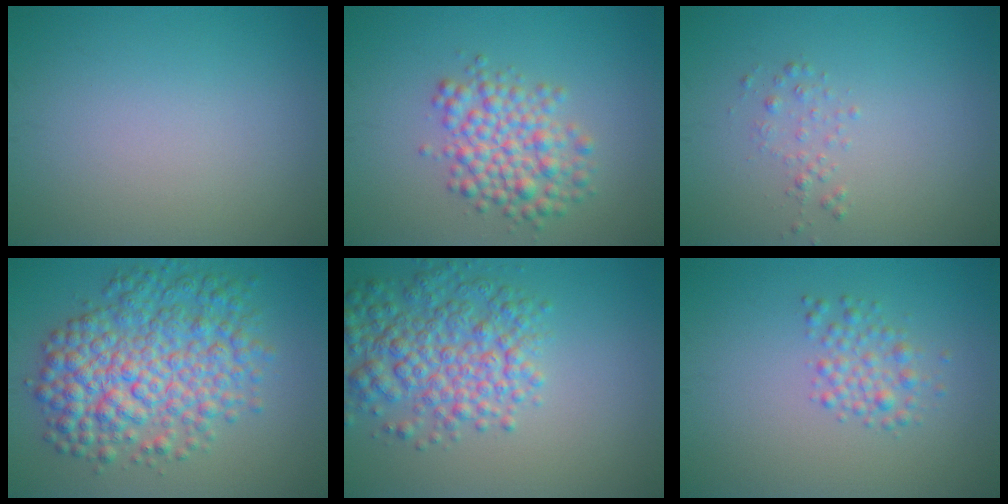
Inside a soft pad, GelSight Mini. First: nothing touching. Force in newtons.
{"total": 4.6, "press": 4.6, "slide": 0.1}
{"total": 1.1, "press": 1.1, "slide": 0.1}
{"total": 8.8, "press": 8.8, "slide": 0.1}
{"total": 6.2, "press": 6.2, "slide": 0.3}
{"total": 2.2, "press": 2.2, "slide": 0.1}